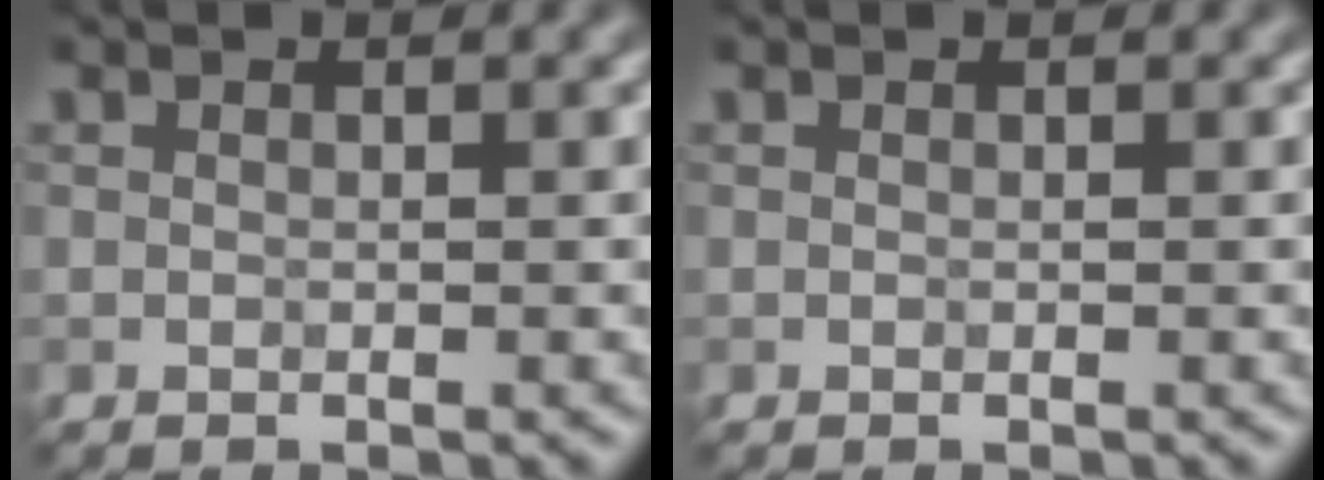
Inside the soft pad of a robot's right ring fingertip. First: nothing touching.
{"total": 0.0}